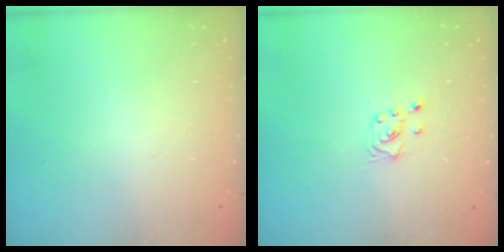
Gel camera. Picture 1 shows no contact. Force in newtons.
{"total": 2.0, "press": 2.0, "slide": 0.2}